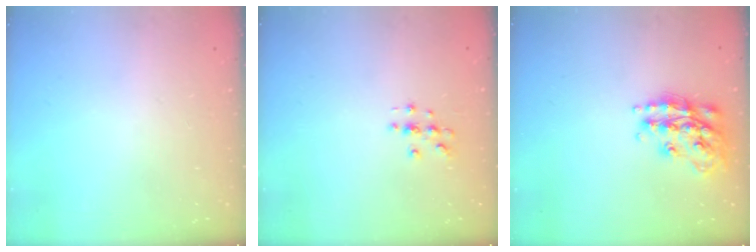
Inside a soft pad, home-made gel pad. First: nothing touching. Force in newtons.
{"total": 3.0, "press": 3.0, "slide": 0.3}
{"total": 18.8, "press": 18.7, "slide": 1.2}